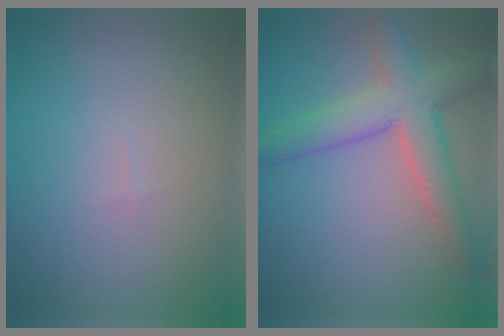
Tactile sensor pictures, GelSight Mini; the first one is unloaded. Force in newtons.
{"total": 5.5, "press": 5.5, "slide": 0.3}